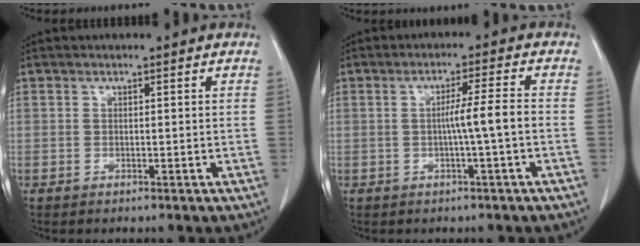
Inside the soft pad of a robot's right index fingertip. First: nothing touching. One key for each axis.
{"total": 4.6, "fx": -0.8, "fy": -0.8, "fz": 4.5, "tx": -0.073, "ty": 0.004, "tz": -0.013}